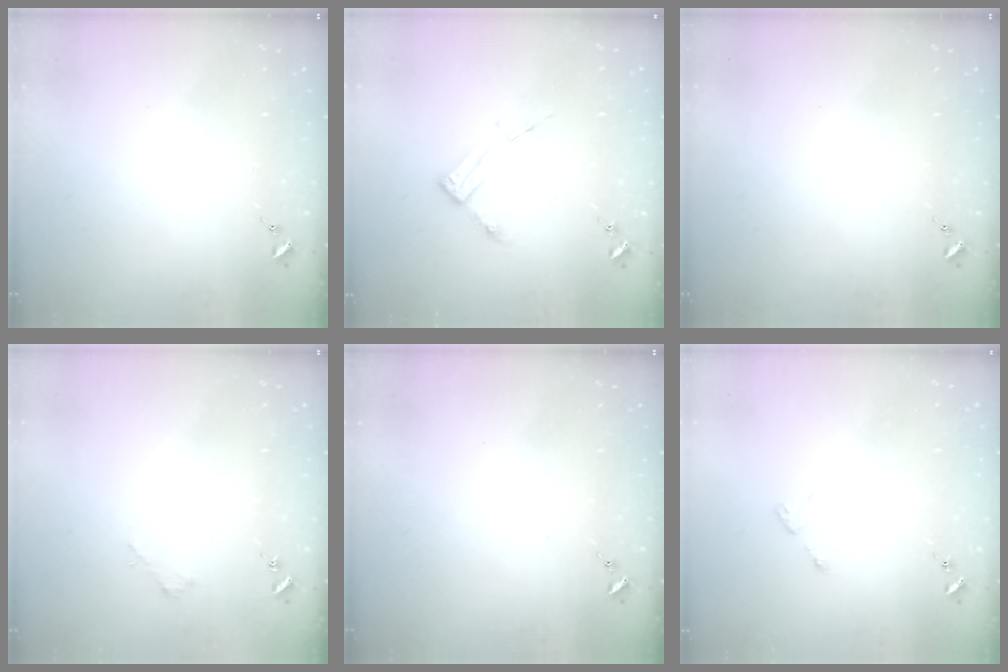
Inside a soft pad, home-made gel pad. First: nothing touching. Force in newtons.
{"total": 6.2, "press": 6.2, "slide": 0.4}
{"total": 0.0}
{"total": 1.8, "press": 1.8, "slide": 0.2}
{"total": 0.0}
{"total": 2.6, "press": 2.6, "slide": 0.5}